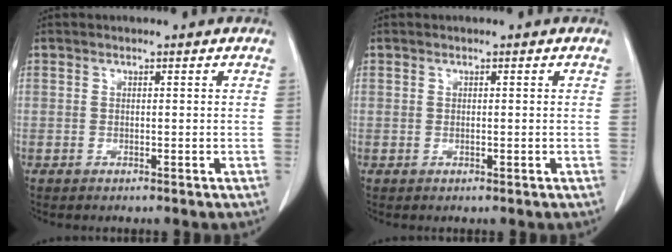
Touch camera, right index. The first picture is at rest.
{"total": 0.7, "force": [-0.1, 0.4, 0.6], "torque": [-0.017, -0.001, 0.001]}